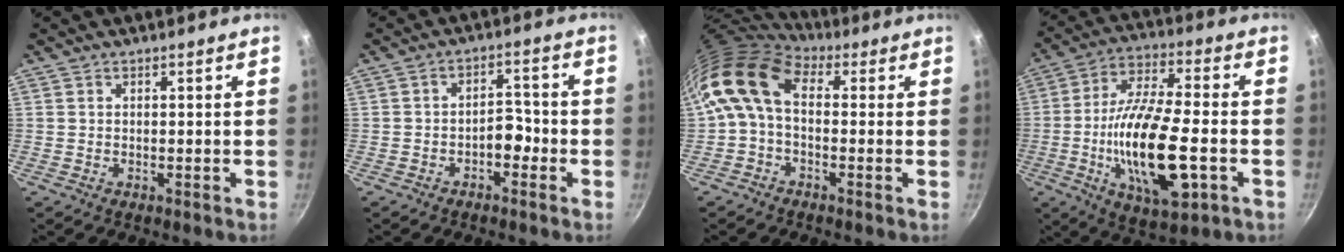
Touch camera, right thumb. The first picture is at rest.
{"total": 4.1, "force": [-2.0, 2.4, 2.7], "torque": [-0.017, 0.029, -0.033]}
{"total": 10.9, "force": [0.8, 6.9, 8.4], "torque": [-0.156, 0.026, -0.004]}
{"total": 20.2, "force": [-4.6, 7.2, 18.3], "torque": [-0.335, 0.015, -0.087]}